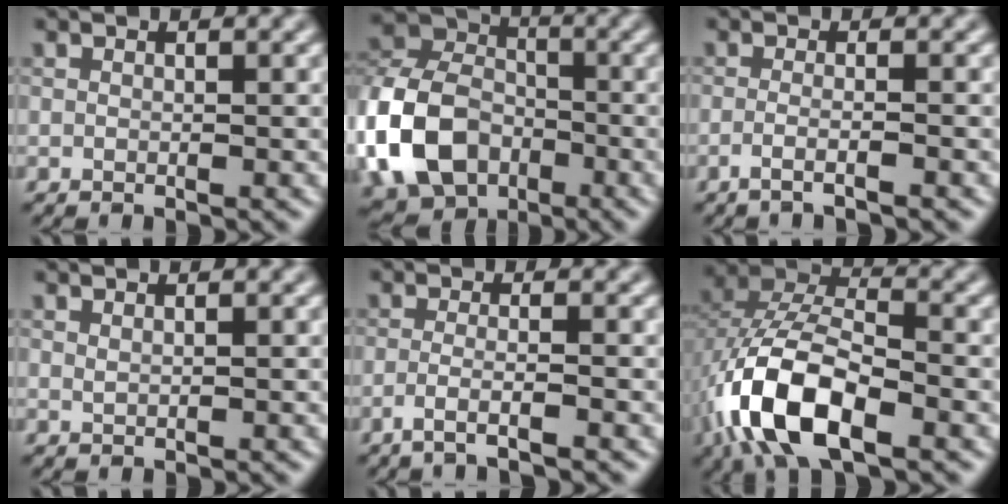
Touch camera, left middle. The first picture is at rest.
{"total": 11.5, "force": [-3.9, 8.5, 6.6], "torque": [-0.148, 0.004, -0.097]}
{"total": 2.0, "force": [-1.0, 0.4, 1.6], "torque": [-0.019, 0.002, -0.031]}
{"total": 0.5, "force": [0.4, 0.2, 0.2], "torque": [-0.006, 0.001, 0.005]}
{"total": 2.3, "force": [-1.4, 0.4, 1.8], "torque": [-0.024, 0.007, -0.042]}
{"total": 10.6, "force": [-4.6, 5.1, 8.1], "torque": [-0.172, 0.004, -0.093]}